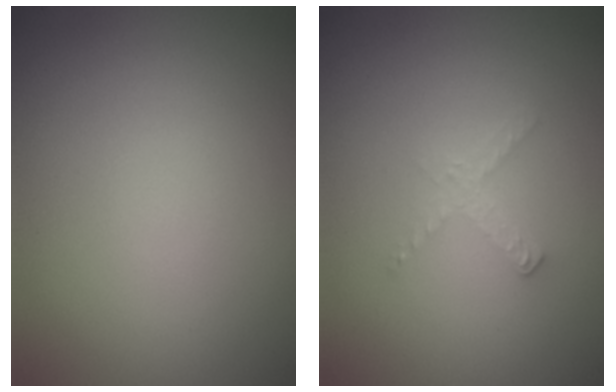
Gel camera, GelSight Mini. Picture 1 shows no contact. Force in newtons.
{"total": 1.4, "press": 1.4, "slide": 0.1}